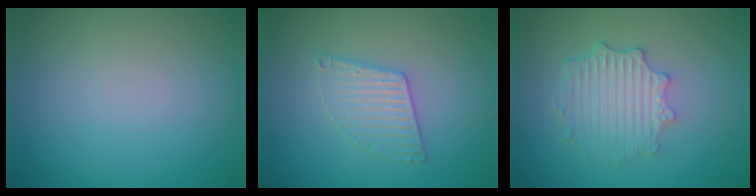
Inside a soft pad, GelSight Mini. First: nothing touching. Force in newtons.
{"total": 2.8, "press": 2.8, "slide": 0.3}
{"total": 4.1, "press": 3.4, "slide": 2.3}